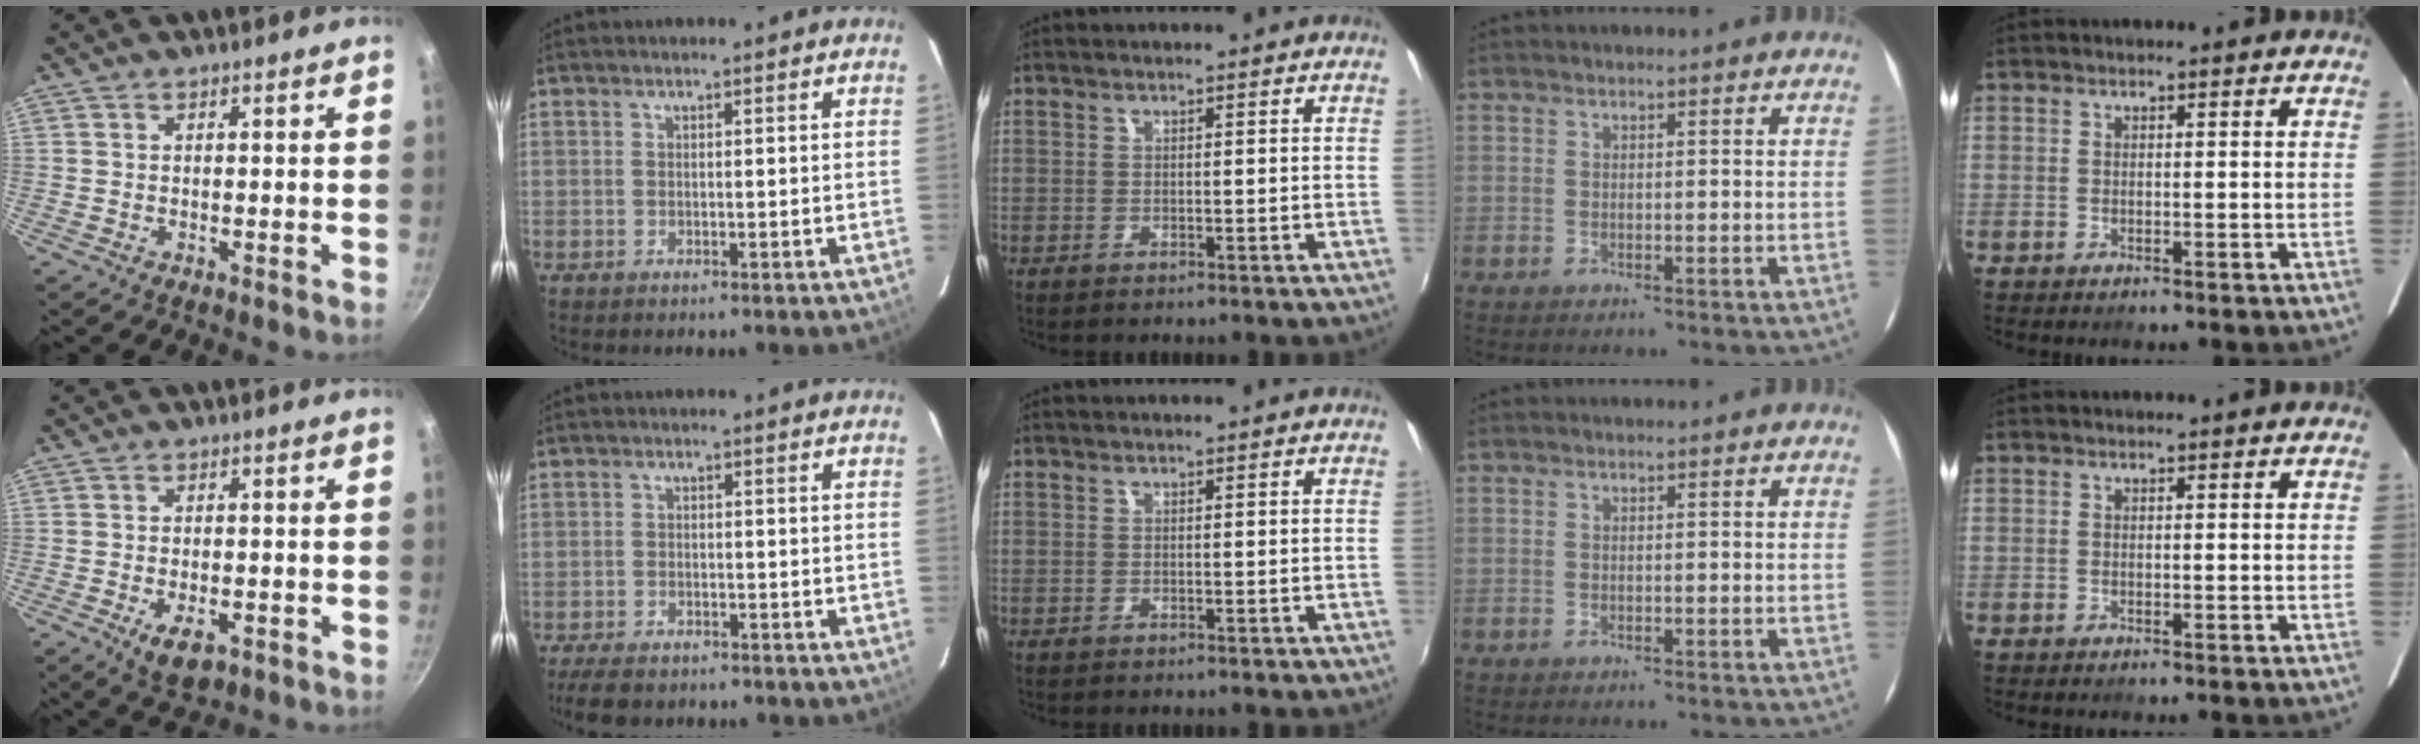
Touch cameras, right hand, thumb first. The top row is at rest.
{"thumb": {"total": 5.9, "force": [-2.4, 3.1, 4.4], "torque": [-0.064, 0.004, -0.031]}, "index": {"total": 6.9, "force": [-5.7, 2.8, 2.8], "torque": [-0.077, -0.011, -0.094]}}